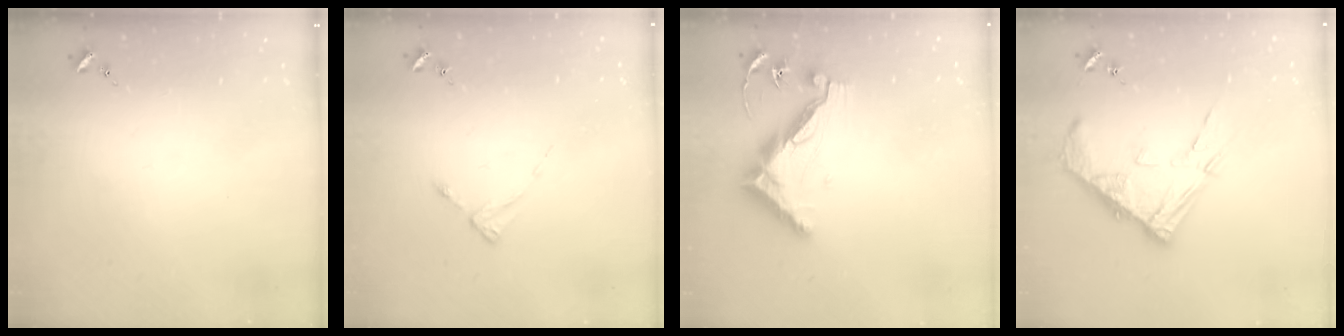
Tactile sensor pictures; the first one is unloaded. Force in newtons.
{"total": 2.6, "press": 2.6, "slide": 0.3}
{"total": 12.7, "press": 12.7, "slide": 0.5}
{"total": 13.3, "press": 13.2, "slide": 1.2}